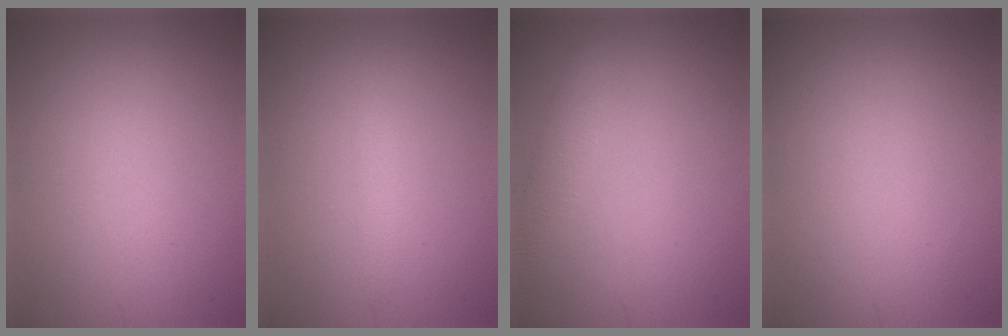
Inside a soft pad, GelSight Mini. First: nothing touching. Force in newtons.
{"total": 1.3, "press": 1.3, "slide": 0.2}
{"total": 2.3, "press": 2.3, "slide": 0.1}
{"total": 0.0}